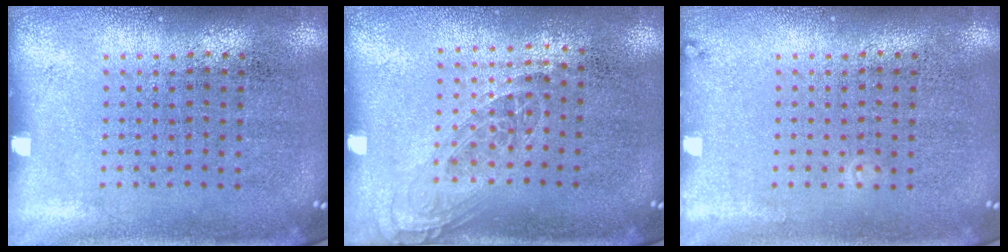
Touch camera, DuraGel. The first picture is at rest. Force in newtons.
{"total": 1.1, "press": 0.9, "slide": 0.5}
{"total": 0.7, "press": 0.7, "slide": 0.1}